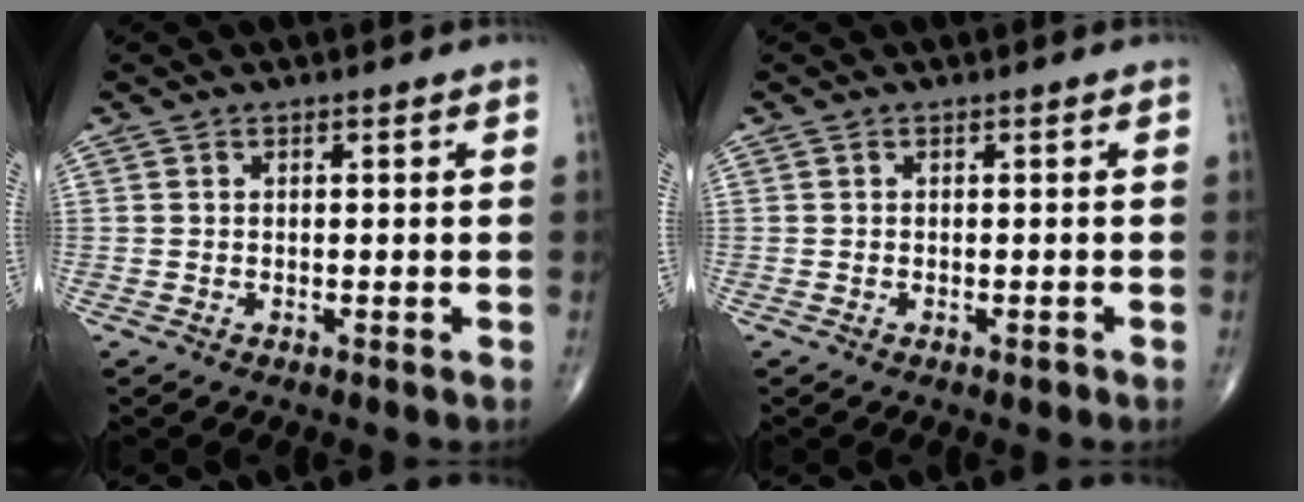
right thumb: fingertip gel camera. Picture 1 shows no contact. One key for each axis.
{"total": 0.6, "fx": -0.4, "fy": 0.3, "fz": 0.3, "tx": -0.003, "ty": 0.000, "tz": -0.007}